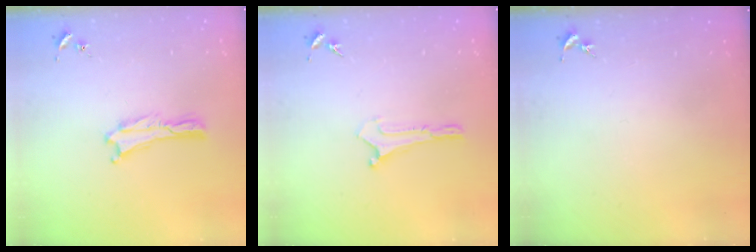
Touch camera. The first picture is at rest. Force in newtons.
{"total": 0.0}
{"total": 0.0}